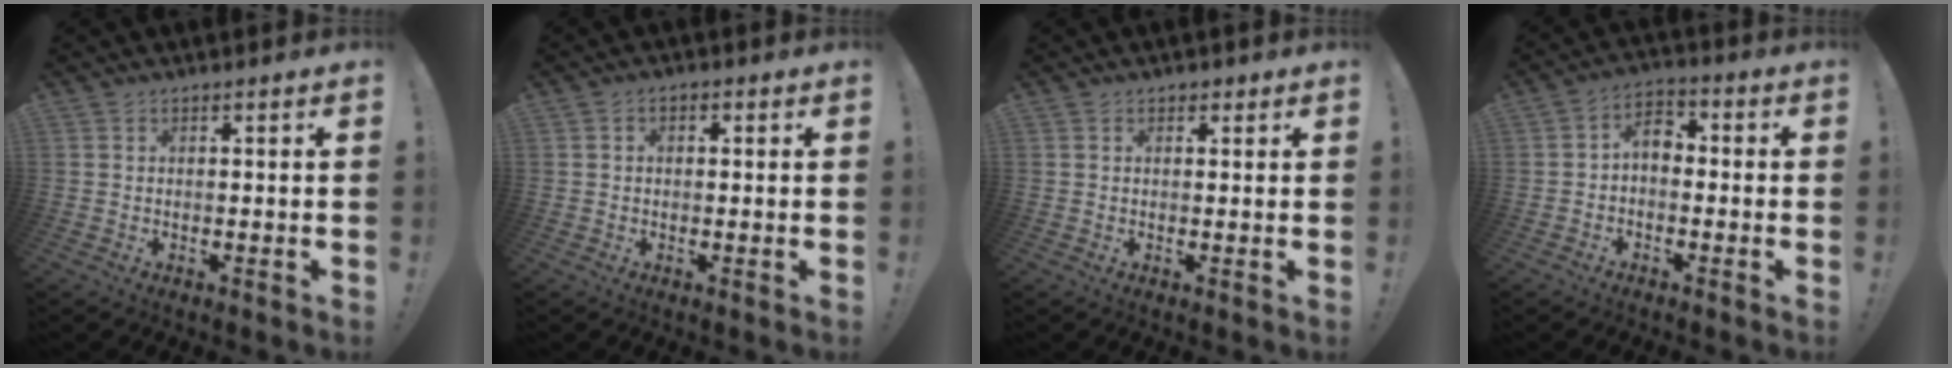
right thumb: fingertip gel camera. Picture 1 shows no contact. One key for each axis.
{"total": 1.5, "fx": -0.2, "fy": 1.2, "fz": 0.9, "tx": -0.009, "ty": 0.004, "tz": -0.007}
{"total": 1.2, "fx": 0.7, "fy": 0.9, "fz": 0.4, "tx": 0.003, "ty": -0.003, "tz": 0.011}
{"total": 5.3, "fx": -0.8, "fy": 3.6, "fz": 3.7, "tx": -0.078, "ty": 0.009, "tz": -0.015}